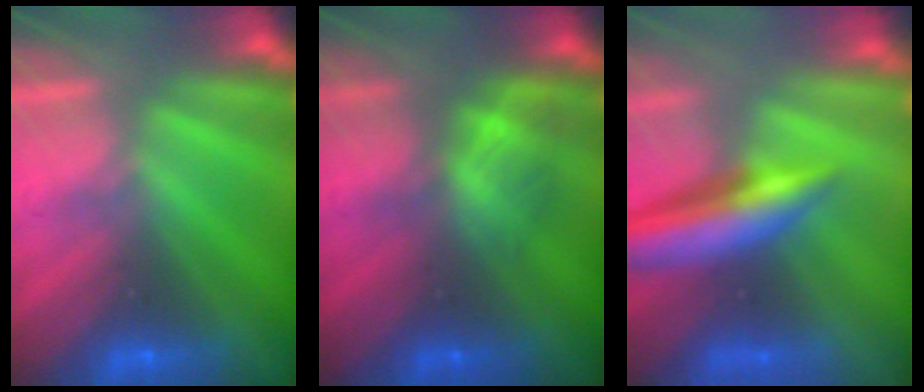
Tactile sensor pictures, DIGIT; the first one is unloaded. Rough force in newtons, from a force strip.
{"total": 2.3}
{"total": 8.4}